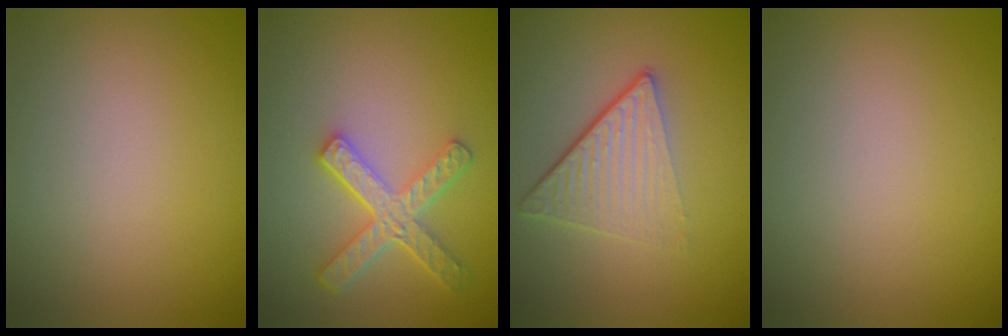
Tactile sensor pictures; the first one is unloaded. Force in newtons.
{"total": 4.7, "press": 3.5, "slide": 3.0}
{"total": 4.7, "press": 3.0, "slide": 3.6}
{"total": 0.0}